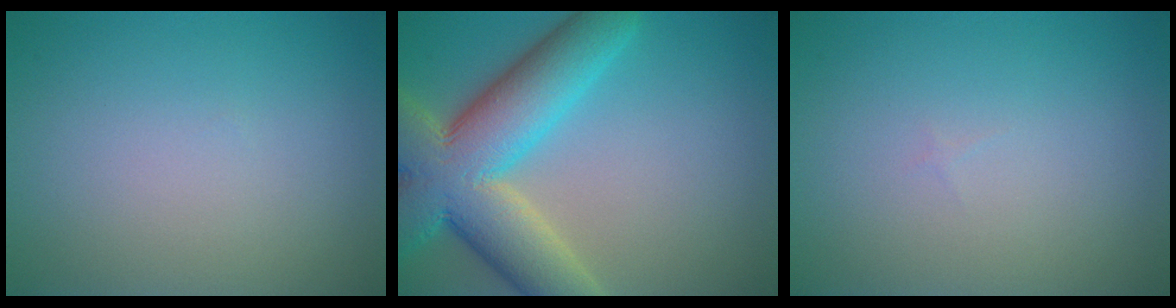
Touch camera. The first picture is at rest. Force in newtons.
{"total": 11.6, "press": 11.6, "slide": 1.0}
{"total": 0.0}